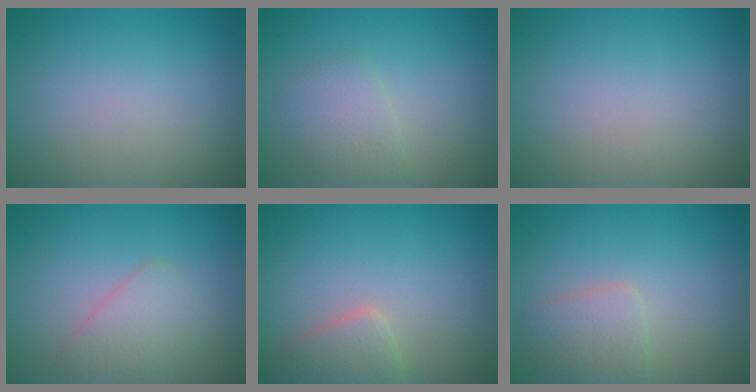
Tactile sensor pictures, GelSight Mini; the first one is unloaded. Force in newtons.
{"total": 2.2, "press": 2.2, "slide": 0.0}
{"total": 0.0}
{"total": 2.4, "press": 2.4, "slide": 0.2}
{"total": 2.8, "press": 2.8, "slide": 0.2}
{"total": 2.5, "press": 2.5, "slide": 0.1}